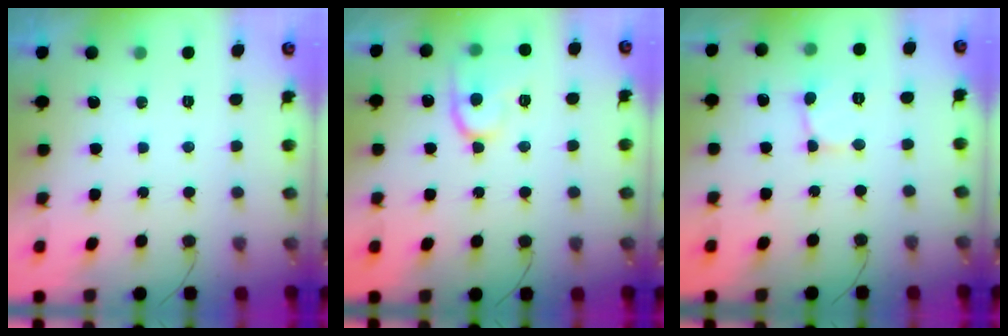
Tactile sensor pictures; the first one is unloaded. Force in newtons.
{"total": 12.4, "press": 12.4, "slide": 1.2}
{"total": 2.2, "press": 2.2, "slide": 0.1}